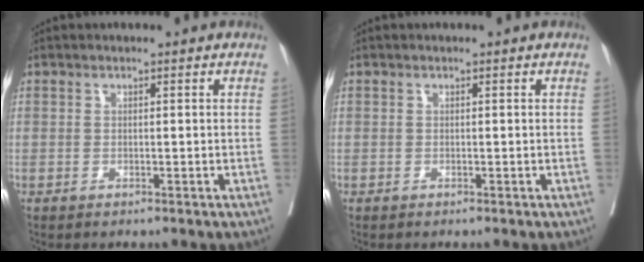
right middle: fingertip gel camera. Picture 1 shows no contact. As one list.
[{"total": 0.0}]